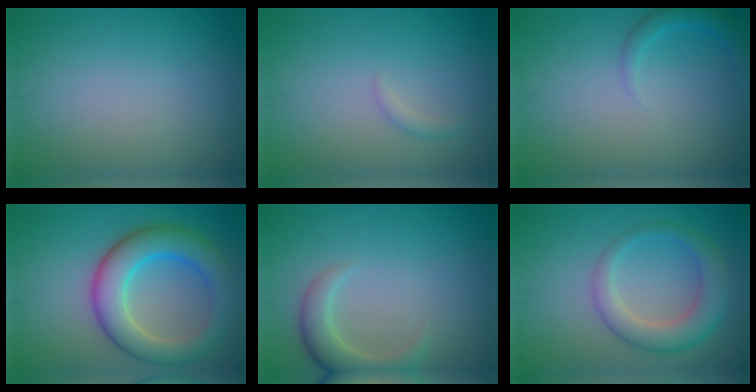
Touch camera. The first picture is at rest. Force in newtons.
{"total": 0.7, "press": 0.7, "slide": 0.1}
{"total": 1.8, "press": 1.8, "slide": 0.2}
{"total": 7.3, "press": 7.3, "slide": 0.2}
{"total": 3.2, "press": 3.2, "slide": 0.3}
{"total": 4.3, "press": 4.3, "slide": 0.3}